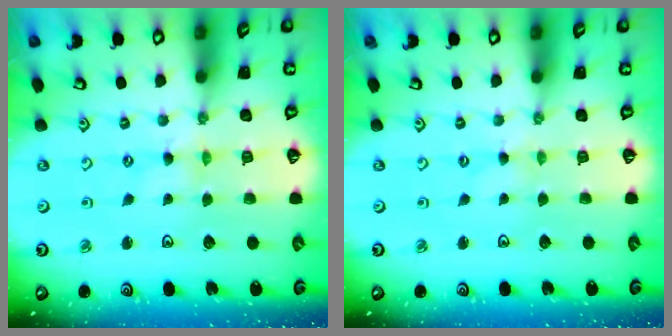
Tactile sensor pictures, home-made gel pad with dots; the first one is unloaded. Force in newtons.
{"total": 0.0}